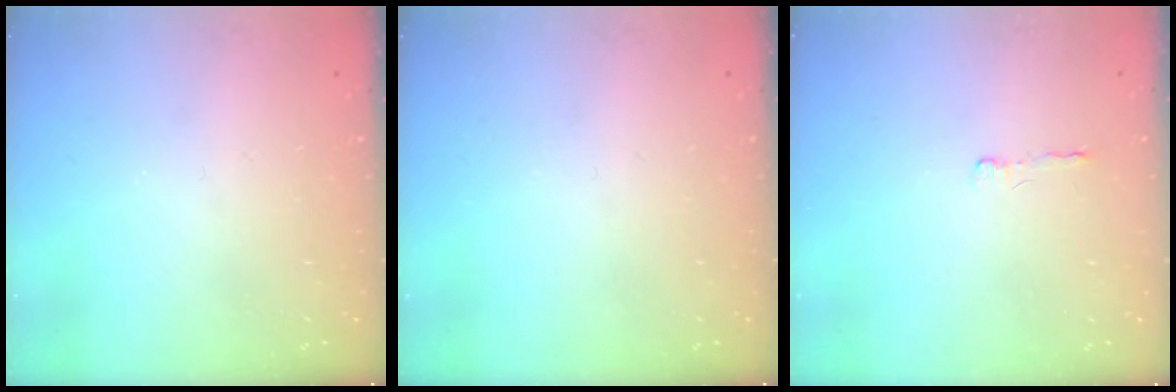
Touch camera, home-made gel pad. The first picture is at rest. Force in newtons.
{"total": 0.0}
{"total": 2.0, "press": 2.0, "slide": 0.5}